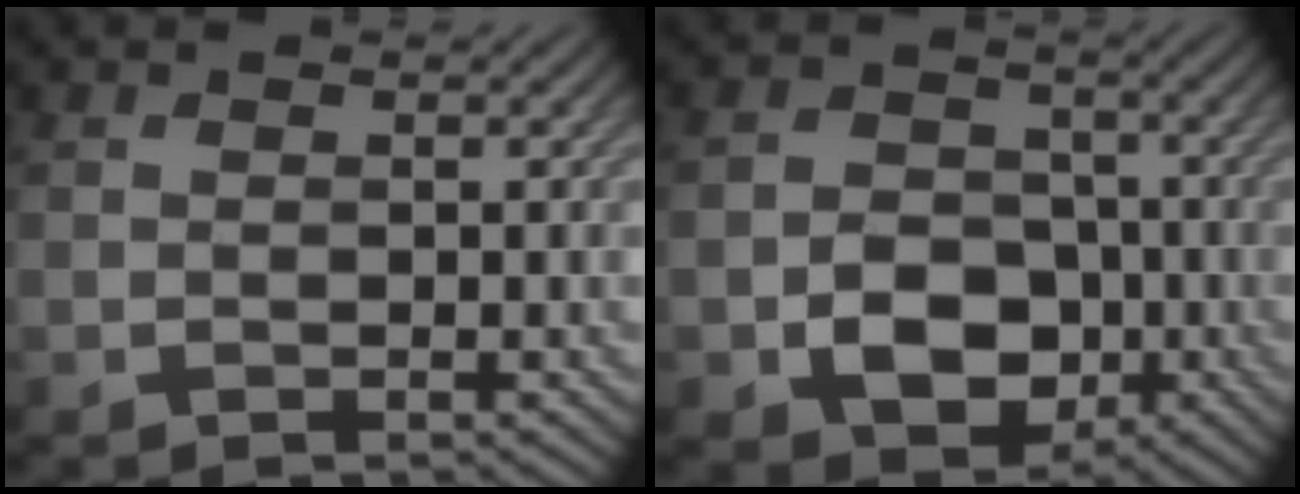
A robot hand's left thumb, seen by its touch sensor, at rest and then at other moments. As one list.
[{"total": 7.3, "force": [-2.4, 5.6, 4.0], "torque": [-0.073, -0.010, -0.049]}]